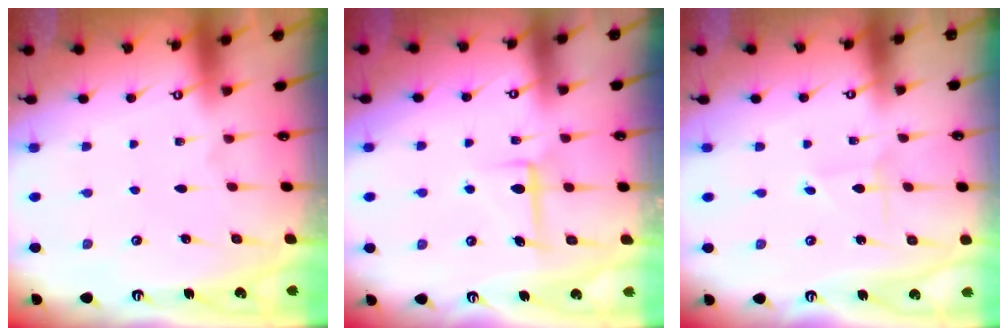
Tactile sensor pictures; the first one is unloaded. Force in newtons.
{"total": 5.9, "press": 5.8, "slide": 0.4}
{"total": 1.7, "press": 1.7, "slide": 0.1}